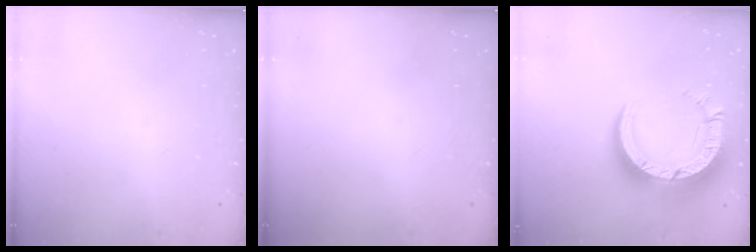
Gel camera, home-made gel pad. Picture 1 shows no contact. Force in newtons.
{"total": 0.0}
{"total": 19.6, "press": 19.5, "slide": 1.7}